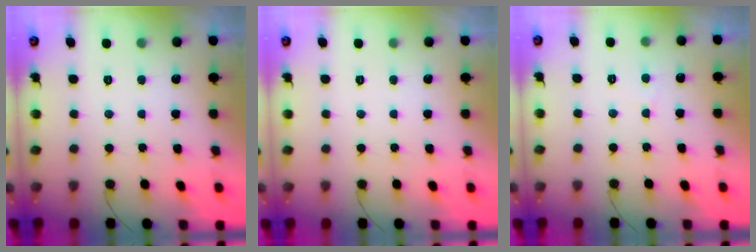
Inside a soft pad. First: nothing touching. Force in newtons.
{"total": 0.0}
{"total": 2.4, "press": 2.4, "slide": 0.2}